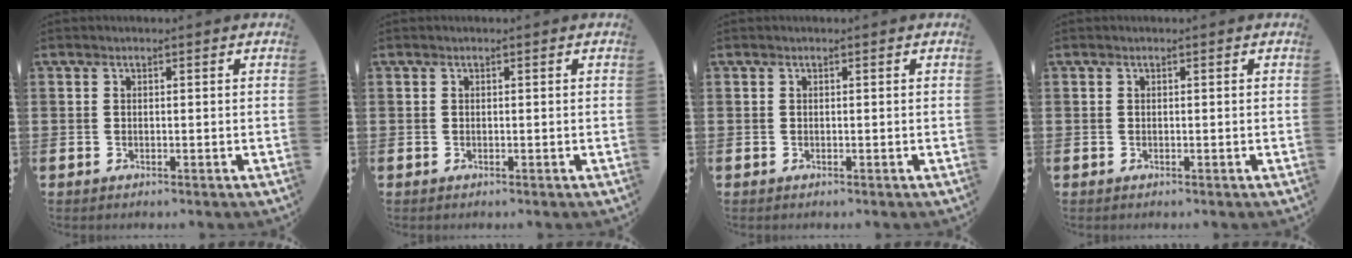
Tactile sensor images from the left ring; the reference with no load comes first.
{"total": 0.0}
{"total": 0.0}
{"total": 0.0}